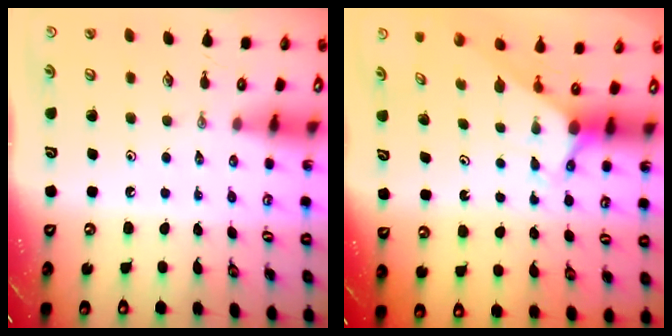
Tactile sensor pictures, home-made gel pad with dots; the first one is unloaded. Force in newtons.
{"total": 2.9, "press": 2.9, "slide": 0.0}